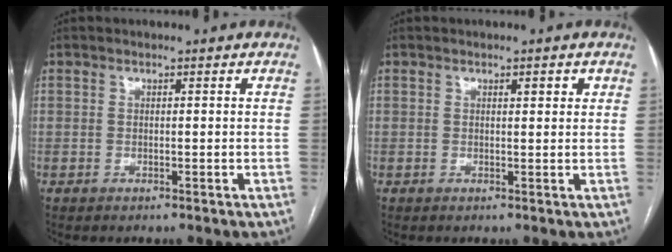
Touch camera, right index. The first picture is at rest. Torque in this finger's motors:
{"motor_torque": [0.04, 0.10, 0.00, 0.01]}